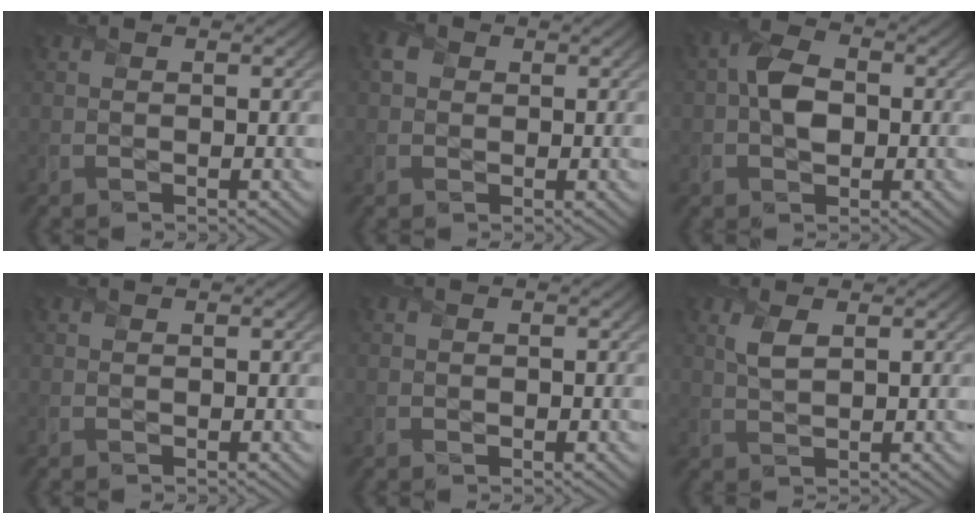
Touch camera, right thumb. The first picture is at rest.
{"total": 2.1, "force": [0.3, 1.9, 0.7], "torque": [-0.012, 0.000, -0.001]}
{"total": 5.0, "force": [-0.3, 3.5, 3.6], "torque": [-0.065, 0.004, -0.016]}
{"total": 0.0}
{"total": 1.0, "force": [-0.2, 0.9, 0.4], "torque": [-0.004, -0.007, -0.007]}
{"total": 2.7, "force": [1.1, 1.2, 2.1], "torque": [-0.054, 0.002, 0.022]}